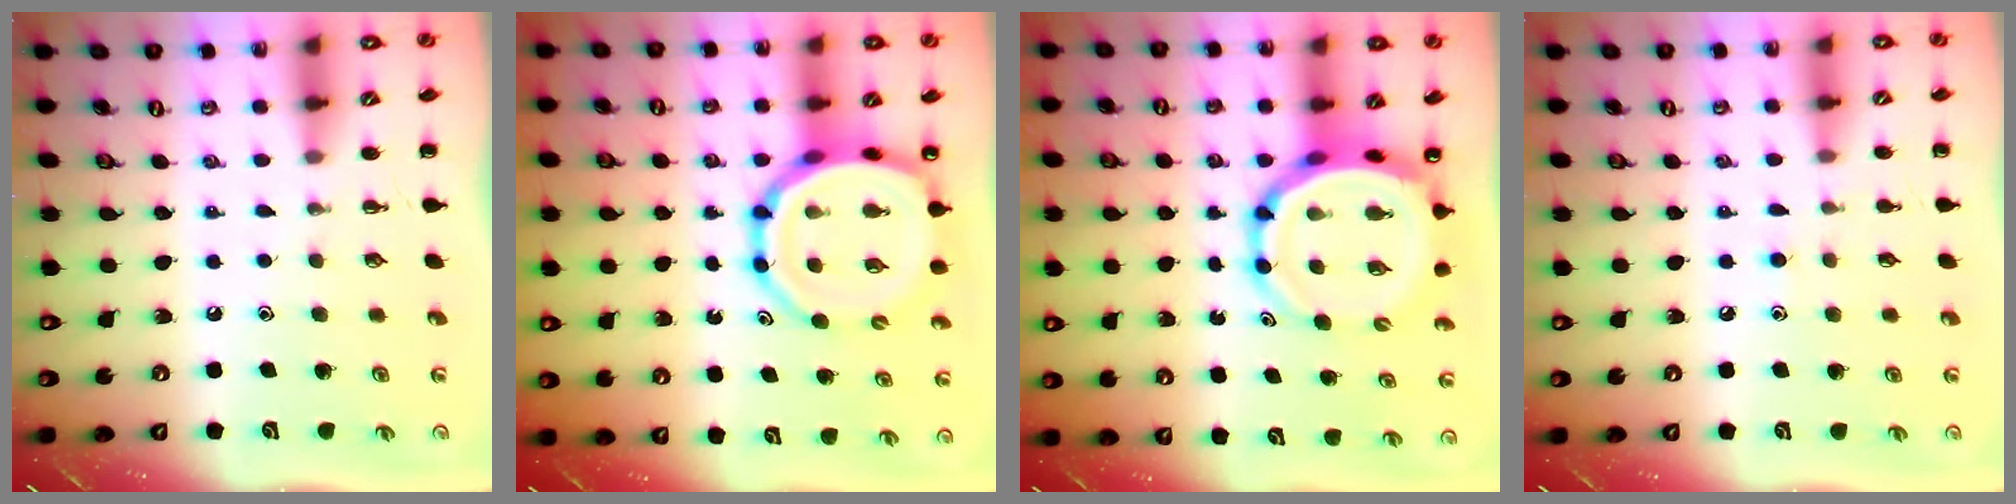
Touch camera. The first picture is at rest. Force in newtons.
{"total": 15.9, "press": 15.4, "slide": 3.9}
{"total": 10.5, "press": 10.0, "slide": 3.2}
{"total": 6.2, "press": 5.8, "slide": 2.2}